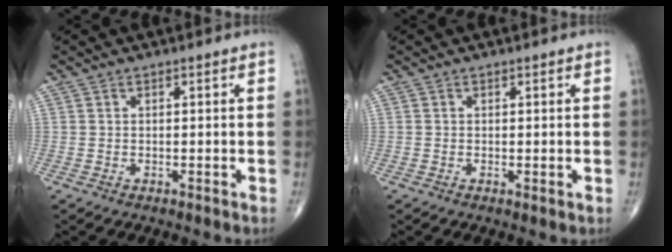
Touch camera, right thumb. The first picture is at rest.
{"total": 0.5, "force": [0.0, 0.2, 0.5], "torque": [-0.012, -0.004, -0.002]}